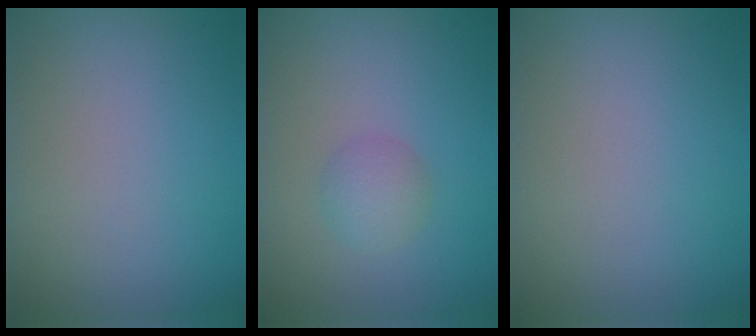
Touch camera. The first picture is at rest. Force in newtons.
{"total": 2.0, "press": 2.0, "slide": 0.2}
{"total": 0.0}